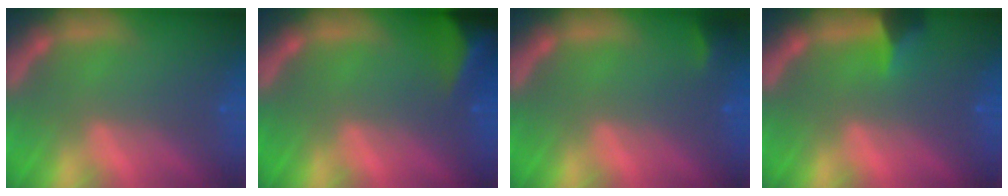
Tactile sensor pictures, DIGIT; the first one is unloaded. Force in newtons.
{"total": 8.0}
{"total": 1.4}
{"total": 2.4}